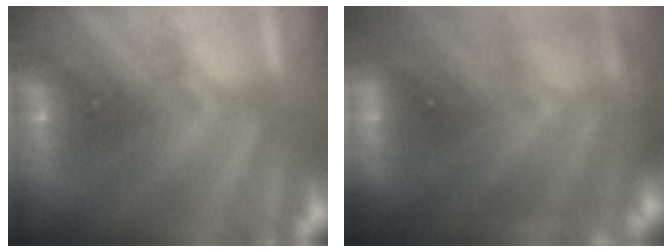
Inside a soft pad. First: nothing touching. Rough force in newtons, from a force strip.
{"total": 9.1}